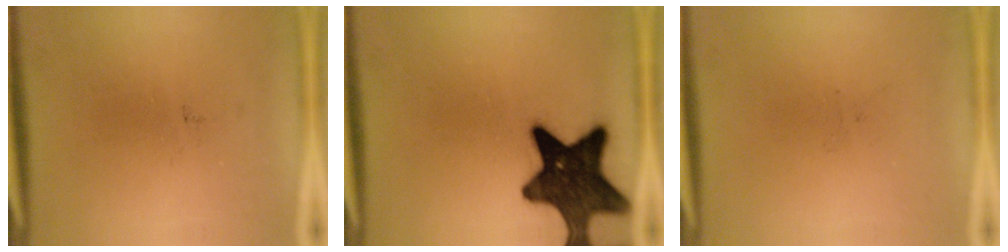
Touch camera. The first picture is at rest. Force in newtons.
{"total": 15.8}
{"total": 0.0}